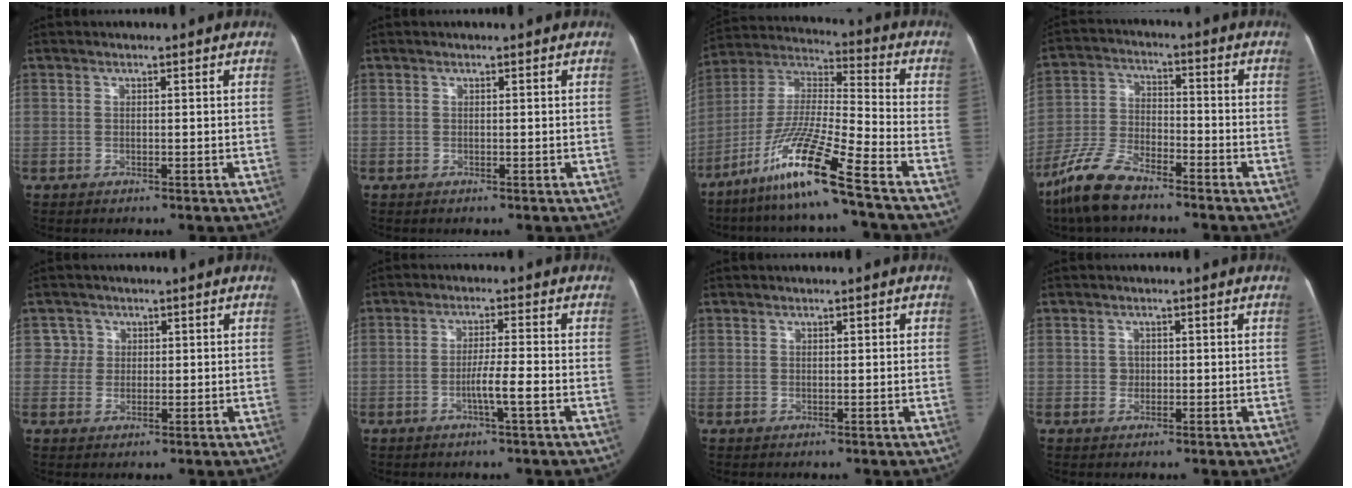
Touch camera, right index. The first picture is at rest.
{"total": 0.0}
{"total": 15.4, "force": [-9.9, -1.2, 11.7], "torque": [-0.246, -0.024, -0.185]}
{"total": 9.5, "force": [-7.5, 2.9, 4.9], "torque": [-0.116, -0.016, -0.151]}
{"total": 2.0, "force": [0.6, 1.8, -0.6], "torque": [0.028, -0.003, 0.000]}
{"total": 4.5, "force": [-1.7, -0.5, 4.2], "torque": [-0.073, -0.005, -0.034]}
{"total": 0.7, "force": [0.3, 0.3, 0.5], "torque": [-0.006, 0.005, 0.002]}
{"total": 1.2, "force": [0.0, 1.2, 0.1], "torque": [0.002, -0.002, -0.001]}